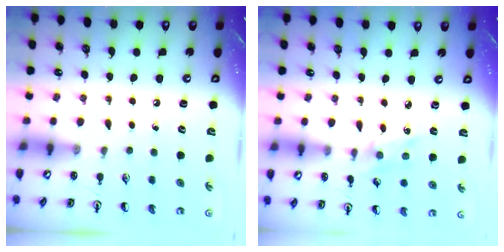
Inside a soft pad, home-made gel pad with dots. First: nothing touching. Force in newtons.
{"total": 2.1, "press": 2.1, "slide": 0.0}